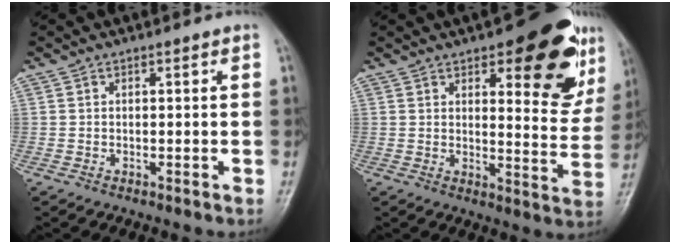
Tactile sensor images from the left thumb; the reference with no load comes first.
{"total": 18.1, "force": [8.9, 7.1, 14.1], "torque": [-0.120, -0.042, 0.111]}